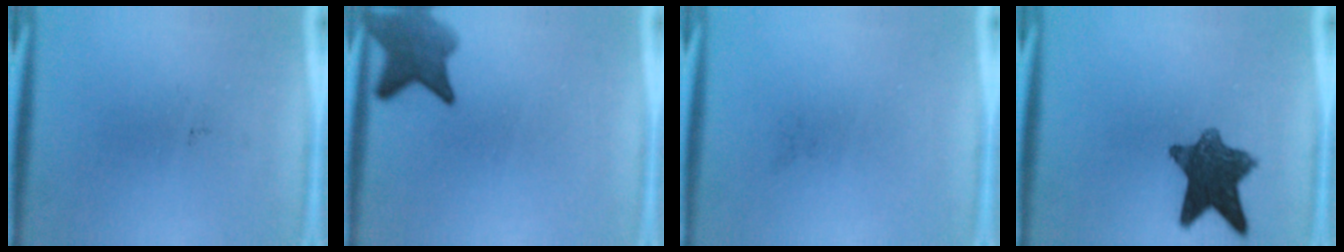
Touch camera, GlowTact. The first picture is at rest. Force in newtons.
{"total": 6.6}
{"total": 0.0}
{"total": 10.1}